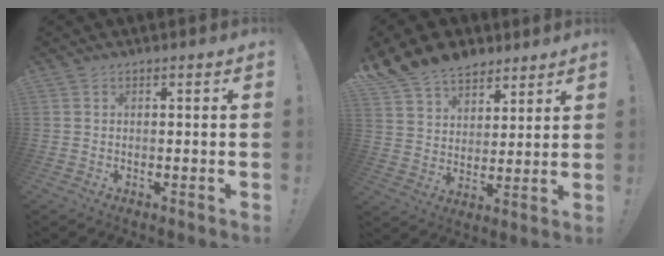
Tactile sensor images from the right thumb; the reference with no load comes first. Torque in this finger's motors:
{"motor_torque": [-0.72, 1.03, 0.13, 0.18, 0.05]}